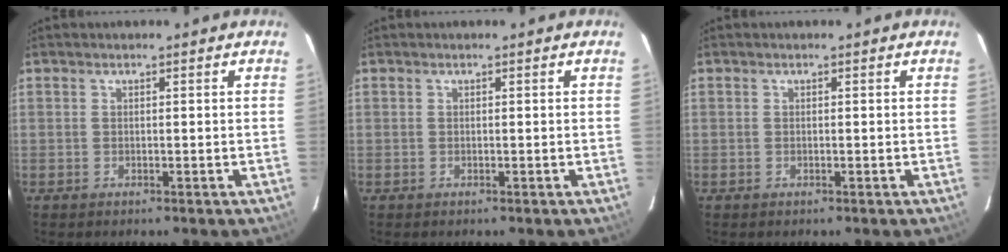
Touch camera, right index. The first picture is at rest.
{"total": 0.0}
{"total": 0.0}